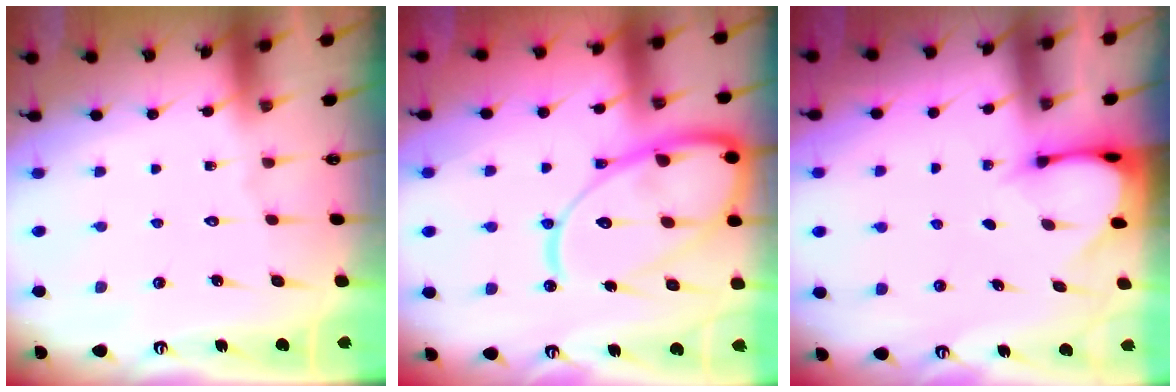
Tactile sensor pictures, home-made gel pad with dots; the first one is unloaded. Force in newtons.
{"total": 19.7, "press": 19.6, "slide": 1.8}
{"total": 2.9, "press": 2.8, "slide": 0.3}